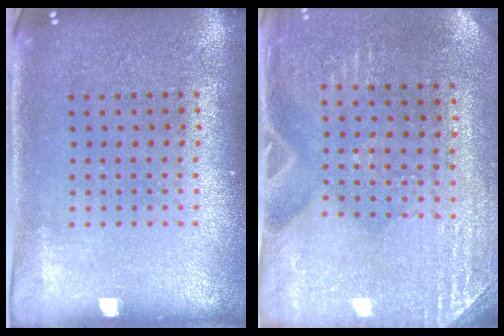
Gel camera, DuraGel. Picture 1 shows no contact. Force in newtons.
{"total": 3.0, "press": 2.8, "slide": 1.0}